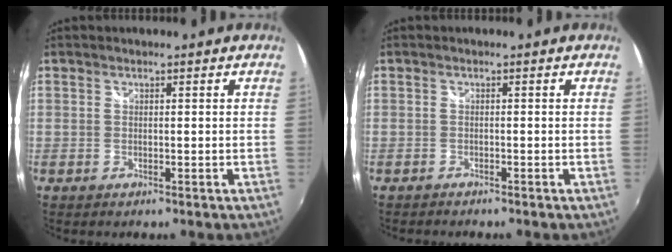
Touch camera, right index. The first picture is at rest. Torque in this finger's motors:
{"motor_torque": [0.06, 0.01, 0.00, -0.03]}